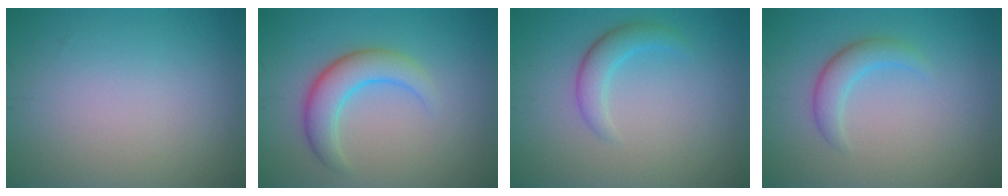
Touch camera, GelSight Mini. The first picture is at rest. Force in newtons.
{"total": 4.2, "press": 4.2, "slide": 0.1}
{"total": 2.4, "press": 2.4, "slide": 0.1}
{"total": 2.5, "press": 2.4, "slide": 0.2}